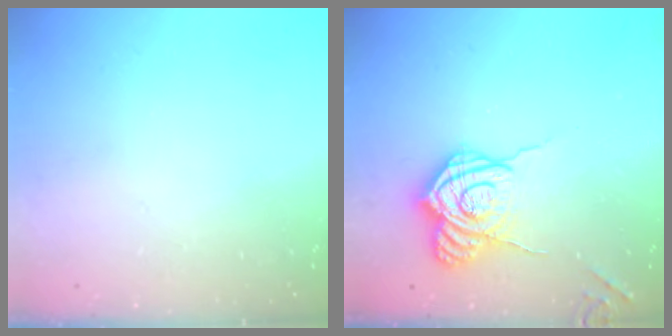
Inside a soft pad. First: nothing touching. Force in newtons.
{"total": 12.2, "press": 12.1, "slide": 0.8}